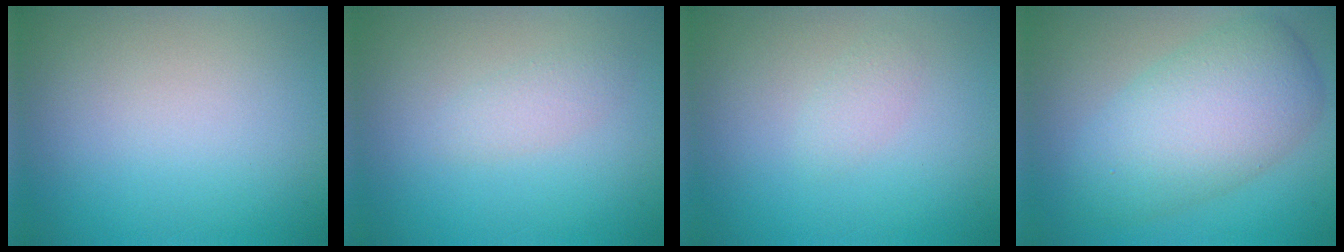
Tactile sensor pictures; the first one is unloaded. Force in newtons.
{"total": 1.3, "press": 1.3, "slide": 0.0}
{"total": 1.0, "press": 1.0, "slide": 0.1}
{"total": 7.4, "press": 7.4, "slide": 0.2}